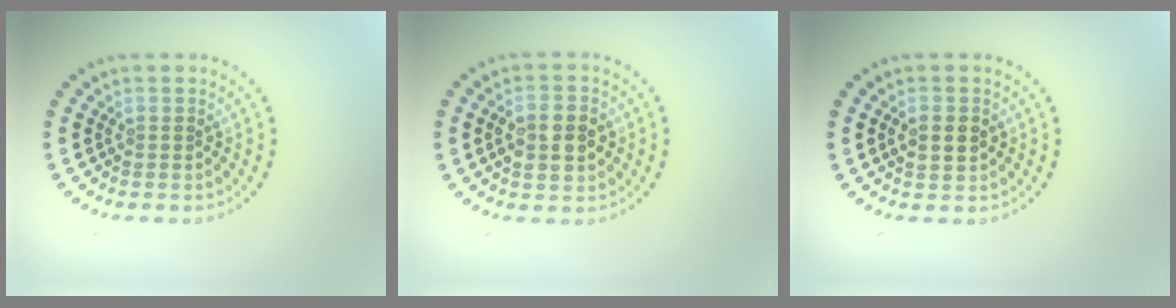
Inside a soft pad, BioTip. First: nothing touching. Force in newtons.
{"total": 4.3, "press": 4.3, "slide": 0.3}
{"total": 1.7, "press": 1.7, "slide": 0.2}